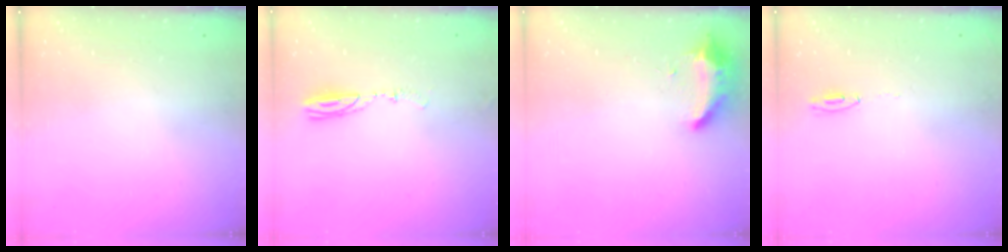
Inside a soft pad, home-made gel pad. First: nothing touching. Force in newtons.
{"total": 4.5, "press": 4.3, "slide": 1.0}
{"total": 8.3, "press": 8.3, "slide": 0.2}
{"total": 16.2, "press": 5.8, "slide": 15.1}